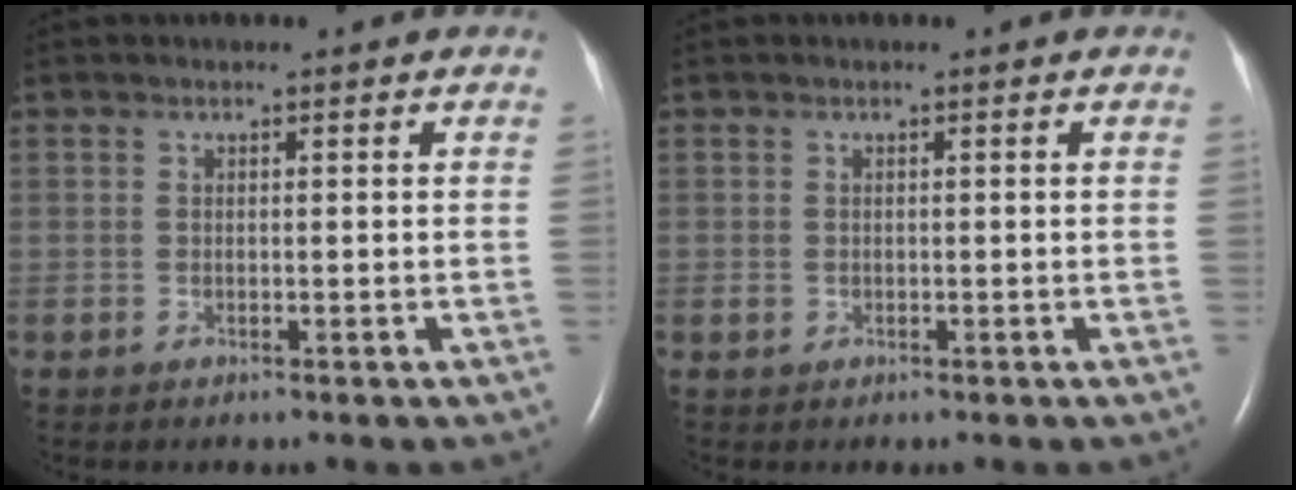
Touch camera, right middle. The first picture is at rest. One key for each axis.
{"total": 0.7, "fx": 0.0, "fy": 0.6, "fz": 0.2, "tx": -0.004, "ty": 0.002, "tz": 0.002}